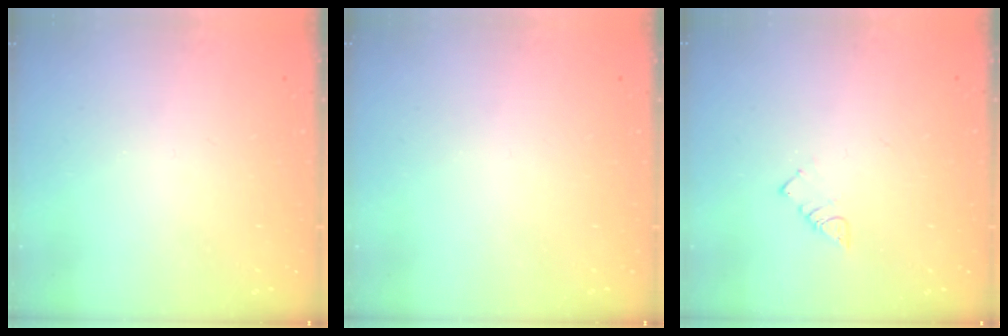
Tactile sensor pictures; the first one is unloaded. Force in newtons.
{"total": 0.0}
{"total": 2.8, "press": 2.8, "slide": 0.3}